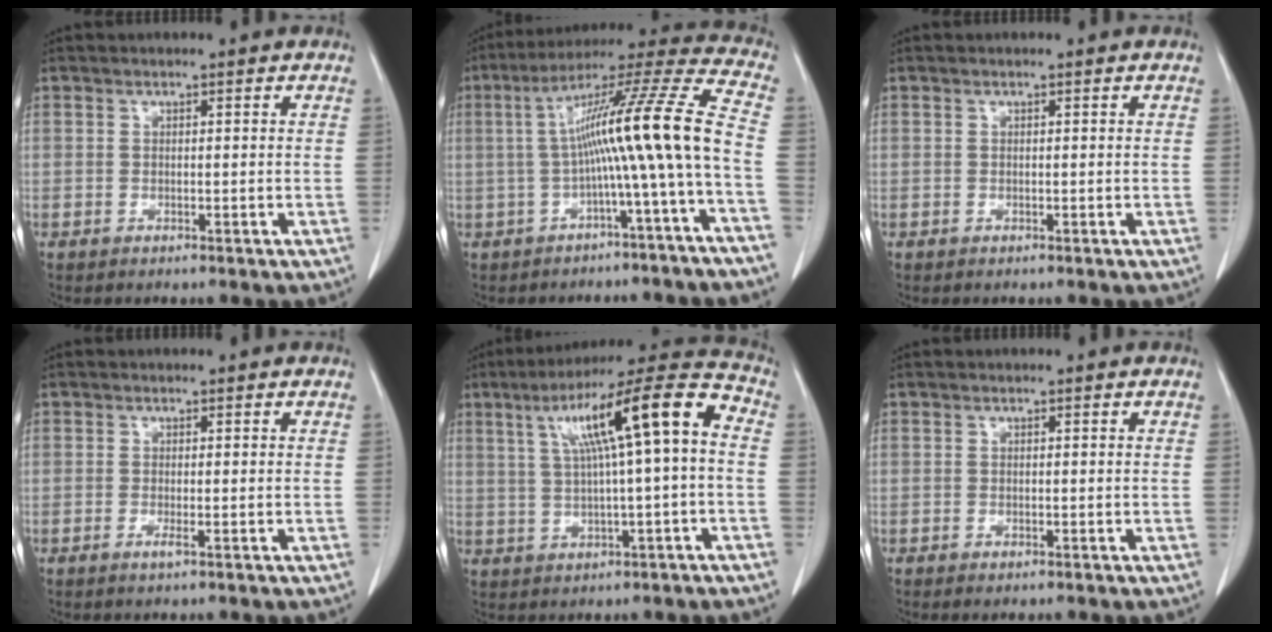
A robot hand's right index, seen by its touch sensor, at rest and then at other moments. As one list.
[{"total": 16.2, "force": [-2.4, -1.2, 15.9], "torque": [-0.251, 0.034, -0.045]}, {"total": 0.0}, {"total": 1.6, "force": [-0.6, 0.4, 1.4], "torque": [-0.025, -0.001, -0.009]}, {"total": 15.8, "force": [2.6, 1.9, 15.4], "torque": [-0.246, 0.045, 0.044]}, {"total": 1.1, "force": [-0.4, 0.6, 0.8], "torque": [-0.018, -0.002, -0.003]}]